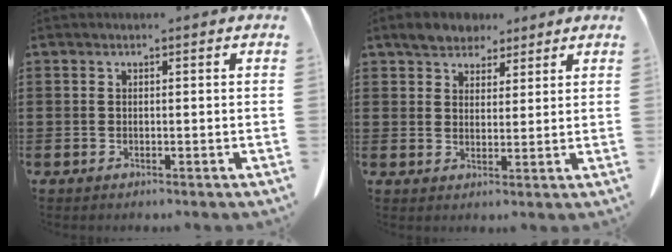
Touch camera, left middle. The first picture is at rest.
{"total": 4.2, "force": [3.6, 2.0, 0.7], "torque": [-0.020, -0.001, 0.067]}